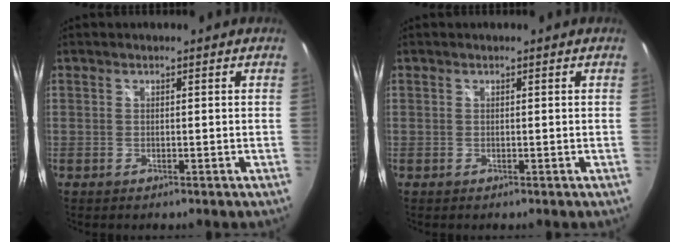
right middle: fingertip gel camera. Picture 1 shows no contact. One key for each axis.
{"total": 0.0}